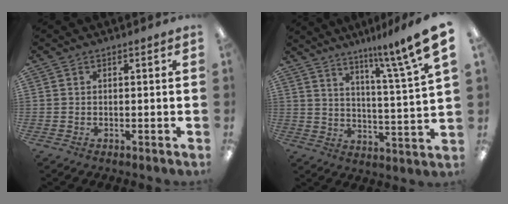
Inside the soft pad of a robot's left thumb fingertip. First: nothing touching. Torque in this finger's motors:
{"motor_torque": [0.40, 0.15, 0.88, -0.58, 0.24]}